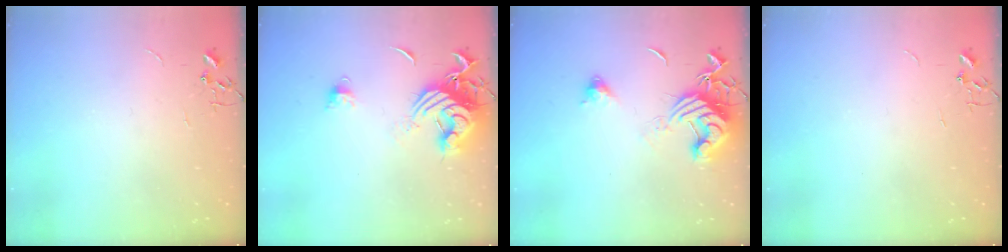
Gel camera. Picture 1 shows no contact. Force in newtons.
{"total": 13.3, "press": 13.2, "slide": 1.5}
{"total": 13.8, "press": 13.7, "slide": 1.7}
{"total": 0.0}